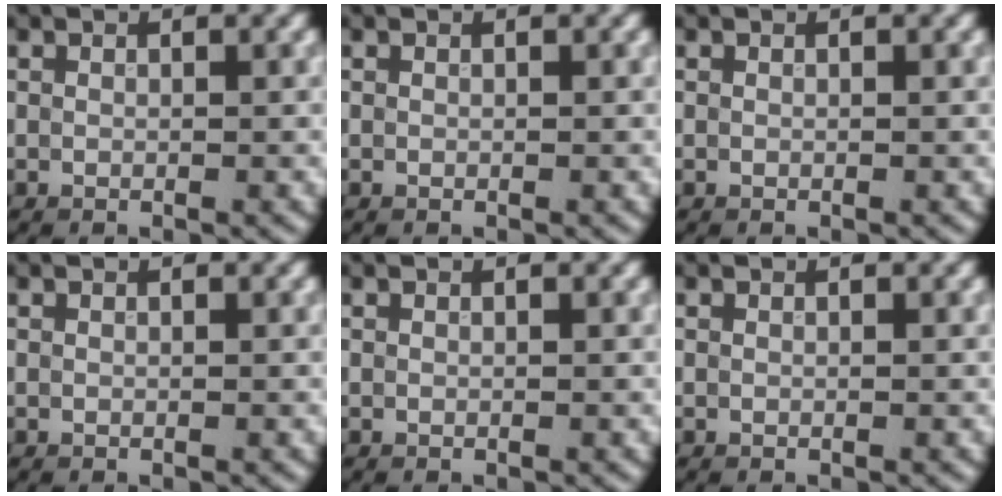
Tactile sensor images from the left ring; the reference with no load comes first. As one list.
[{"total": 0.0}, {"total": 0.0}, {"total": 0.0}, {"total": 0.0}, {"total": 0.0}]